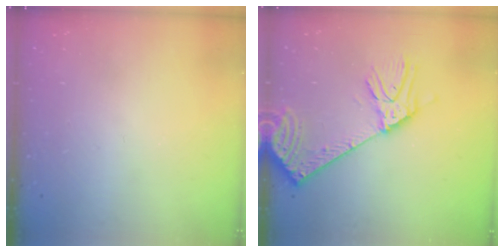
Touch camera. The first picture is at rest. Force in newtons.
{"total": 10.7, "press": 10.4, "slide": 2.5}